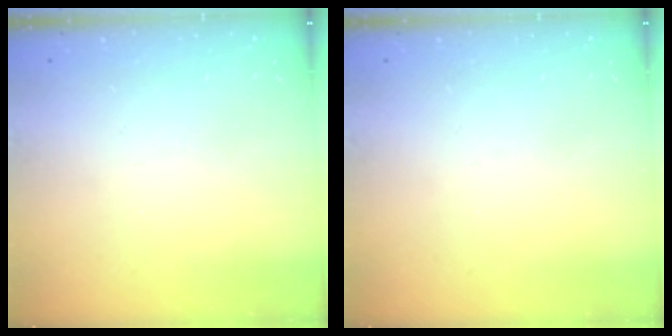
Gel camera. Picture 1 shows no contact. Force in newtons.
{"total": 0.0}